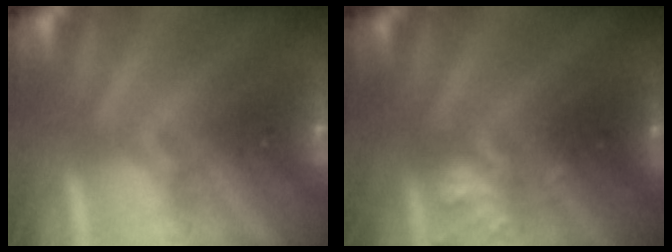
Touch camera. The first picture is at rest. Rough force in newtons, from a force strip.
{"total": 2.4}